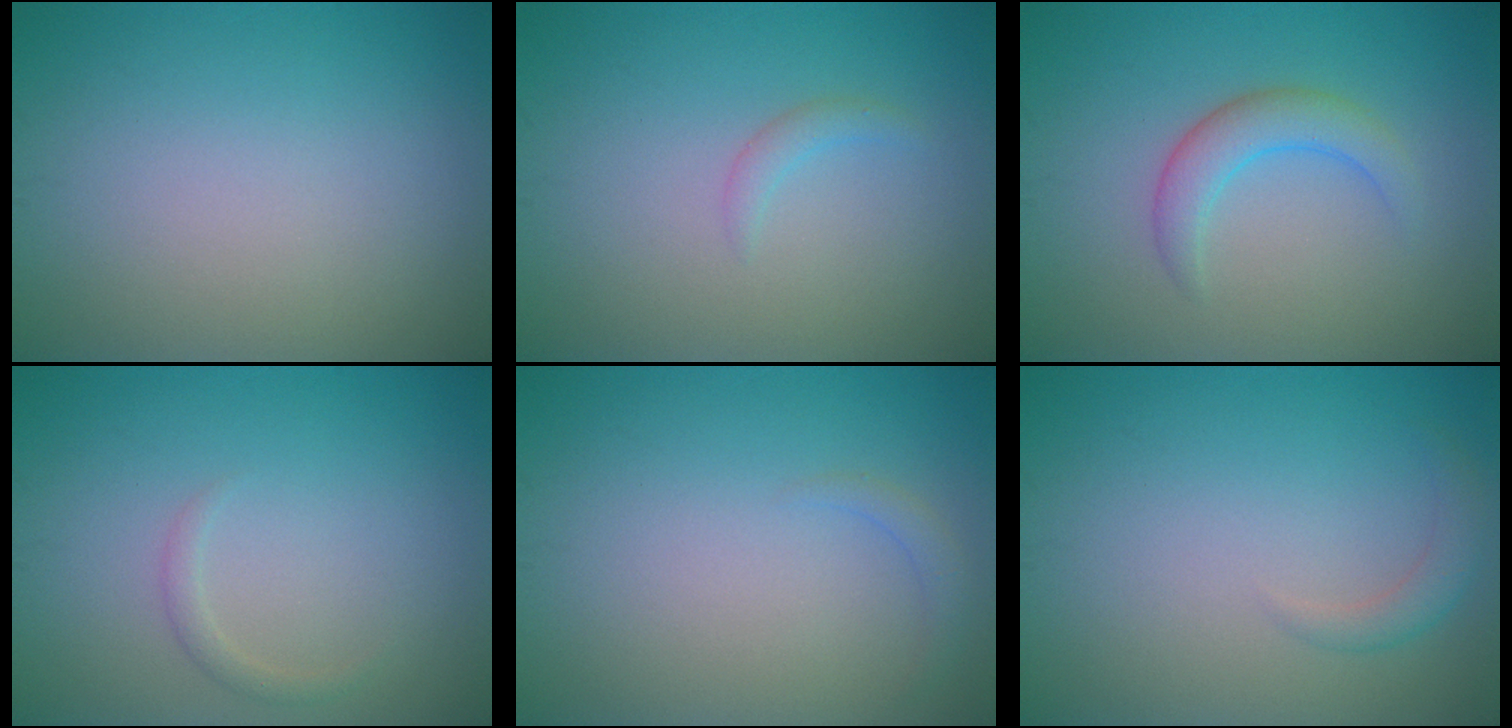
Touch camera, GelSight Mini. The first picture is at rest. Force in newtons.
{"total": 1.0, "press": 1.0, "slide": 0.0}
{"total": 2.8, "press": 2.8, "slide": 0.3}
{"total": 0.9, "press": 0.9, "slide": 0.0}
{"total": 1.0, "press": 1.0, "slide": 0.2}
{"total": 1.5, "press": 1.5, "slide": 0.1}